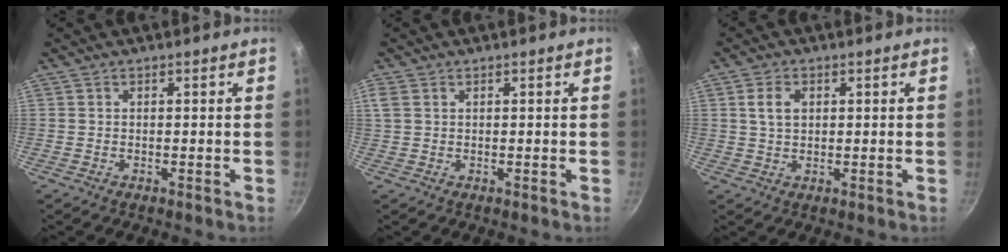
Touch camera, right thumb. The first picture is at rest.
{"total": 2.1, "force": [0.9, 1.3, 1.4], "torque": [-0.031, 0.004, 0.021]}
{"total": 4.1, "force": [1.2, 2.8, 2.7], "torque": [-0.041, 0.001, 0.022]}